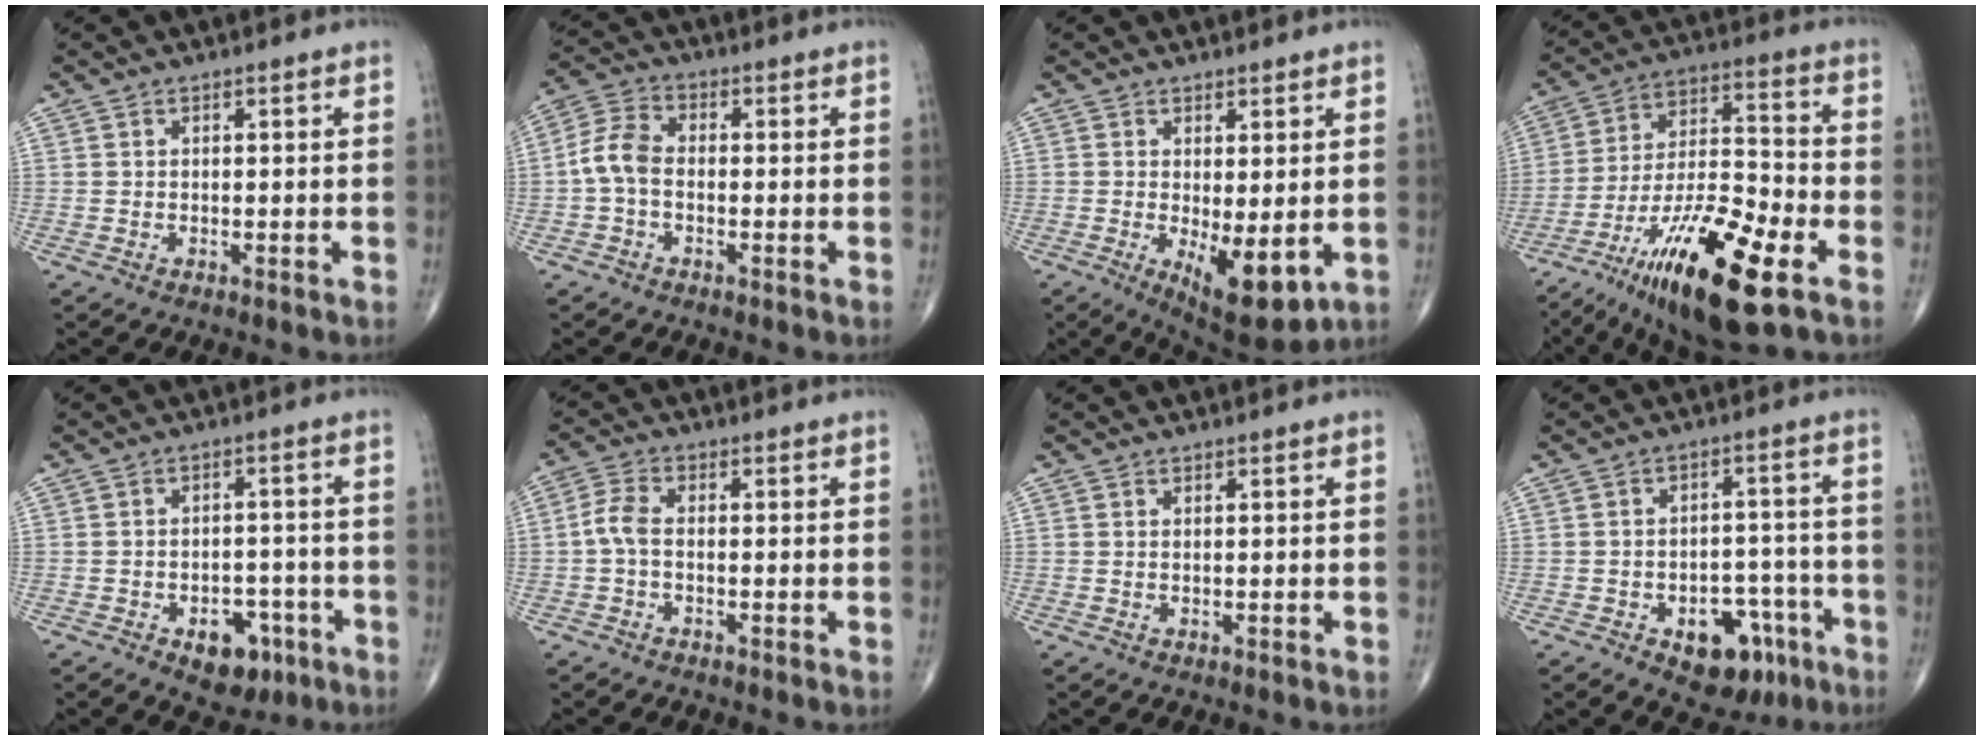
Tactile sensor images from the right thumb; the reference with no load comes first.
{"total": 6.1, "force": [-1.0, 3.8, 4.7], "torque": [-0.096, 0.018, -0.031]}
{"total": 9.5, "force": [-1.8, 3.6, 8.6], "torque": [-0.120, -0.025, -0.013]}
{"total": 22.1, "force": [-11.2, 6.0, 18.1], "torque": [-0.333, 0.041, -0.194]}
{"total": 7.8, "force": [-3.9, 5.0, 4.6], "torque": [-0.032, 0.028, -0.046]}
{"total": 3.9, "force": [-0.6, 2.0, 3.2], "torque": [-0.073, 0.010, -0.020]}
{"total": 0.0}
{"total": 10.9, "force": [-5.5, 6.7, 6.7], "torque": [-0.055, 0.043, -0.066]}